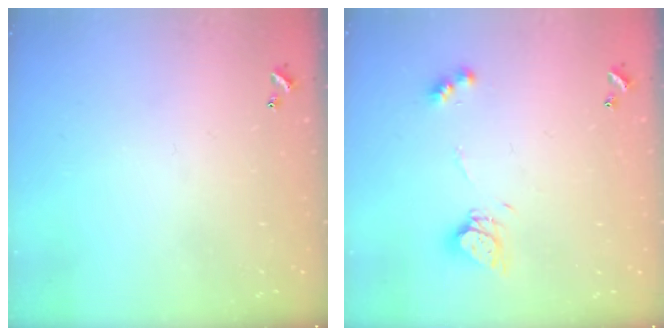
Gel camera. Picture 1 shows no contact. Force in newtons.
{"total": 10.2, "press": 10.1, "slide": 0.8}